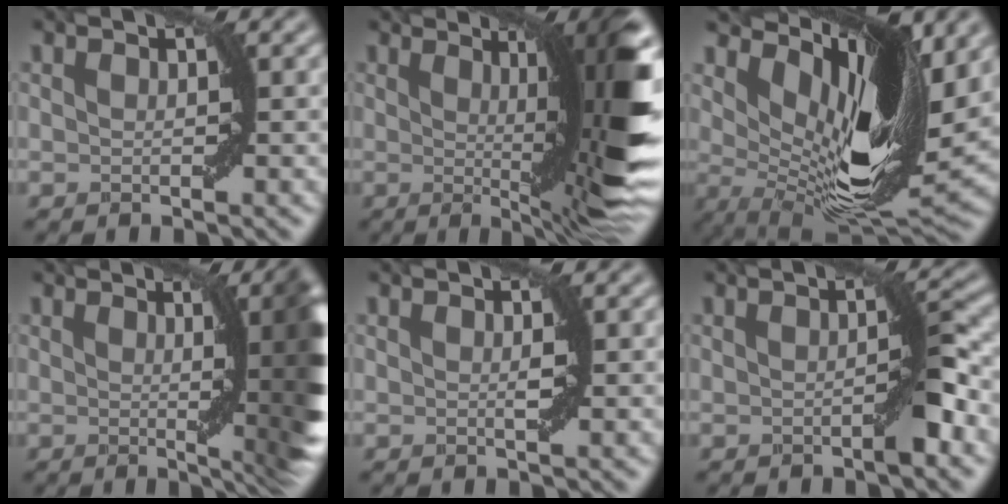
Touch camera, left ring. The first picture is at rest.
{"total": 12.9, "force": [1.3, 2.4, 12.6], "torque": [-0.123, -0.007, 0.030]}
{"total": 14.4, "force": [4.7, 5.6, 12.4], "torque": [-0.195, -0.014, 0.091]}
{"total": 11.4, "force": [1.0, 2.7, 11.0], "torque": [-0.086, 0.014, 0.010]}
{"total": 0.6, "force": [0.1, 0.0, 0.6], "torque": [-0.009, 0.001, 0.001]}
{"total": 2.3, "force": [-0.6, 0.1, 2.2], "torque": [-0.031, 0.006, -0.011]}